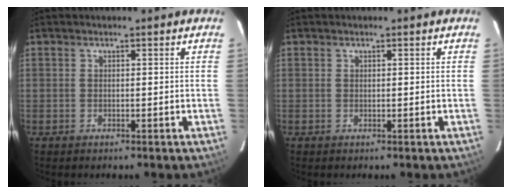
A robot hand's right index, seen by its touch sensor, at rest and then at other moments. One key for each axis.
{"total": 0.0}